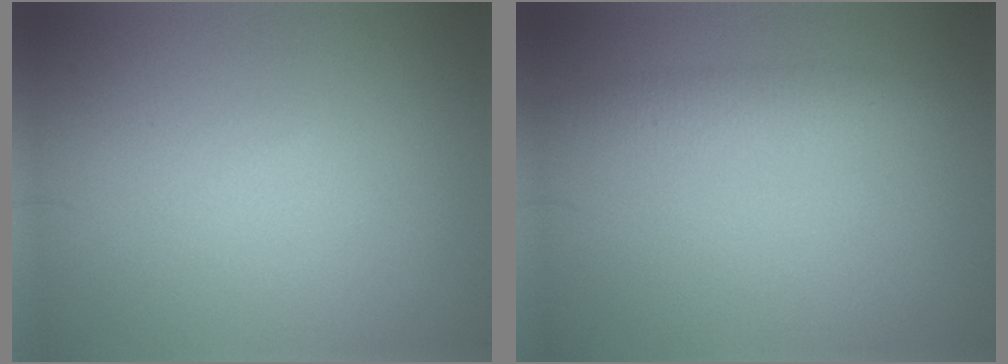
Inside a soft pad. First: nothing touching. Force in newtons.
{"total": 2.0, "press": 2.0, "slide": 0.1}